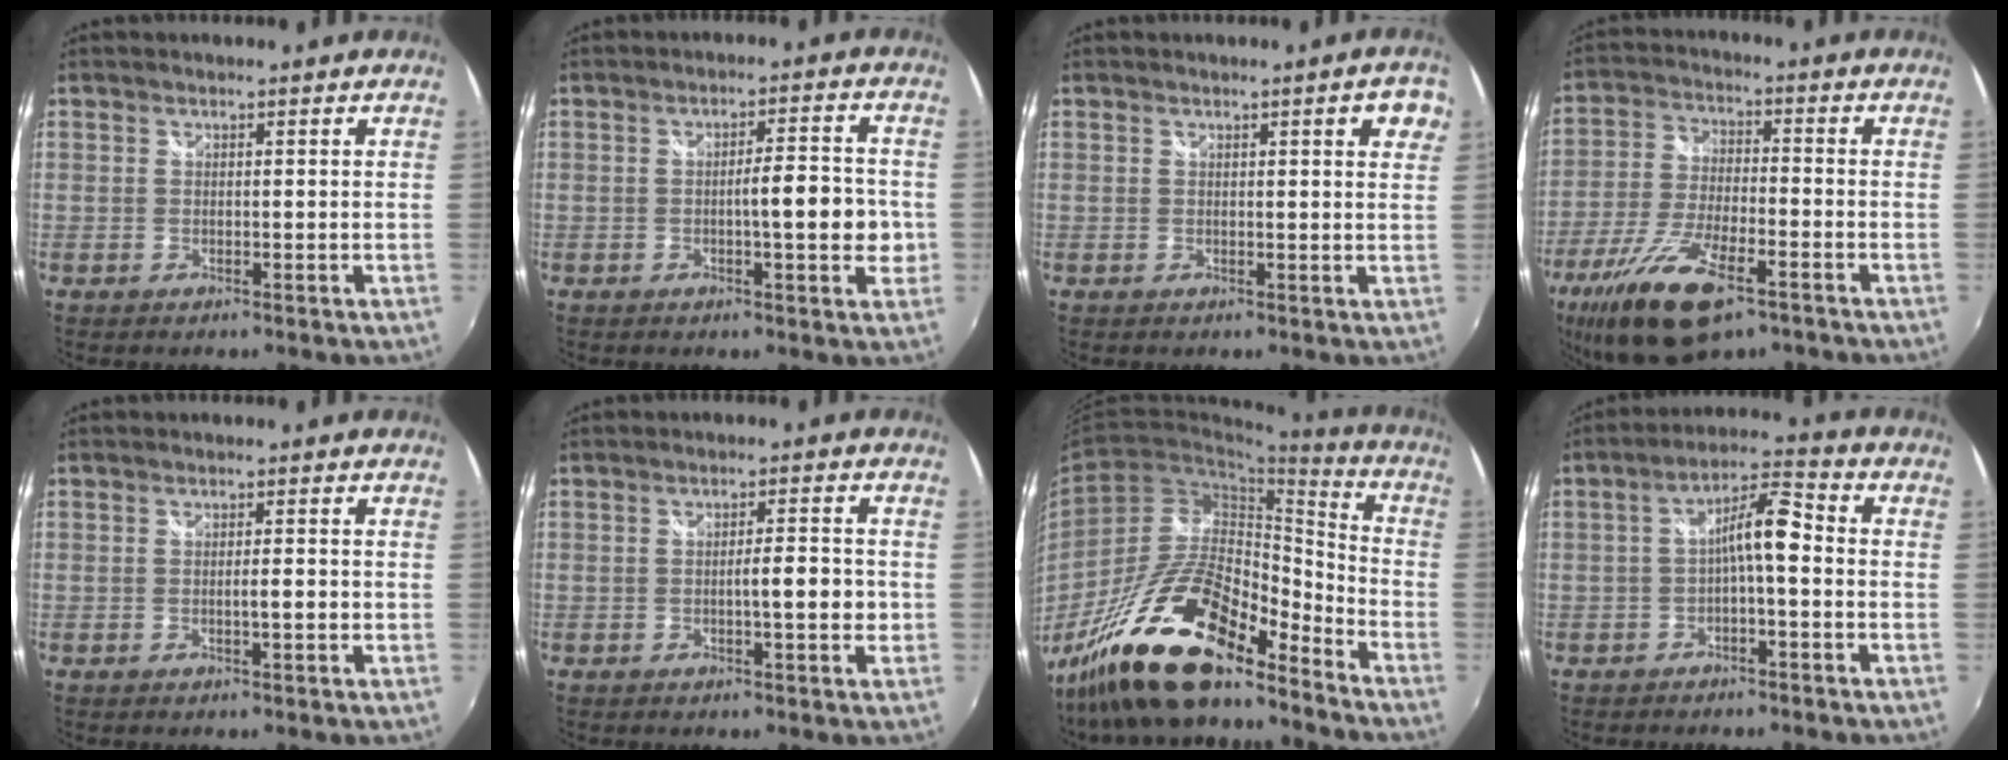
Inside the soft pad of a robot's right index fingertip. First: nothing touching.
{"total": 7.5, "force": [-1.0, 1.4, 7.3], "torque": [-0.109, 0.001, -0.012]}
{"total": 5.2, "force": [2.5, 1.0, 4.5], "torque": [-0.045, 0.011, 0.032]}
{"total": 16.3, "force": [-9.9, 5.8, 11.6], "torque": [-0.245, -0.042, -0.184]}
{"total": 2.2, "force": [-0.4, 0.2, 2.1], "torque": [-0.032, -0.001, -0.008]}
{"total": 4.5, "force": [-0.7, 0.7, 4.4], "torque": [-0.069, 0.002, -0.010]}
{"total": 21.1, "force": [-15.9, 5.9, 12.5], "torque": [-0.236, -0.009, -0.291]}
{"total": 6.7, "force": [-1.2, 1.4, 6.5], "torque": [-0.124, 0.018, -0.022]}